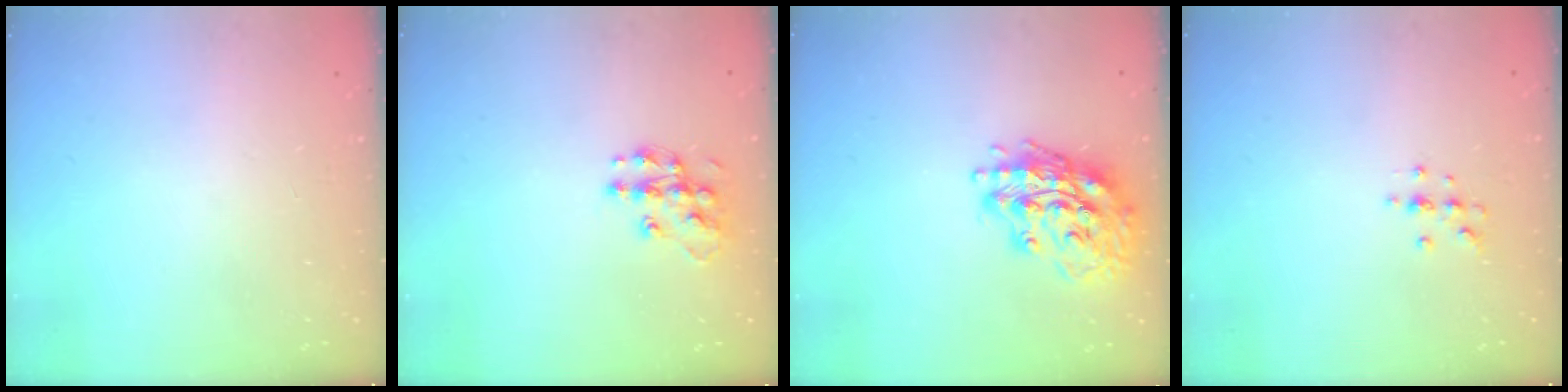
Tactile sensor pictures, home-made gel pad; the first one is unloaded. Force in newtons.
{"total": 11.3, "press": 11.3, "slide": 0.7}
{"total": 17.6, "press": 17.5, "slide": 2.3}
{"total": 4.3, "press": 4.2, "slide": 1.0}